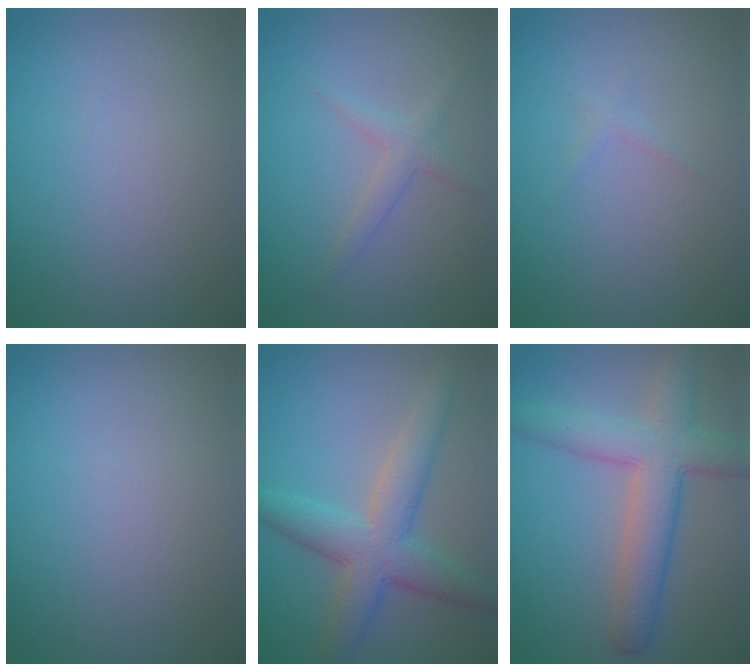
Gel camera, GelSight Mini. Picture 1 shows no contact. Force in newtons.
{"total": 1.8, "press": 1.8, "slide": 0.1}
{"total": 0.6, "press": 0.6, "slide": 0.0}
{"total": 0.0}
{"total": 5.7, "press": 5.7, "slide": 0.4}
{"total": 6.6, "press": 6.6, "slide": 0.3}